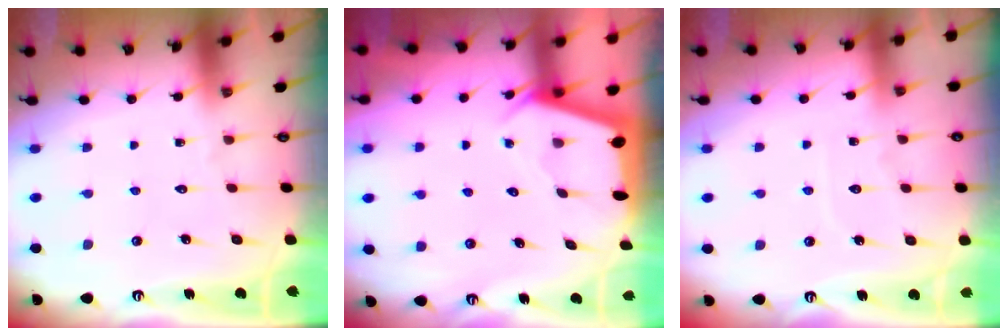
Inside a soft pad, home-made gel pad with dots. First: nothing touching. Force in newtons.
{"total": 2.4, "press": 2.4, "slide": 0.3}
{"total": 5.4, "press": 5.4, "slide": 0.6}